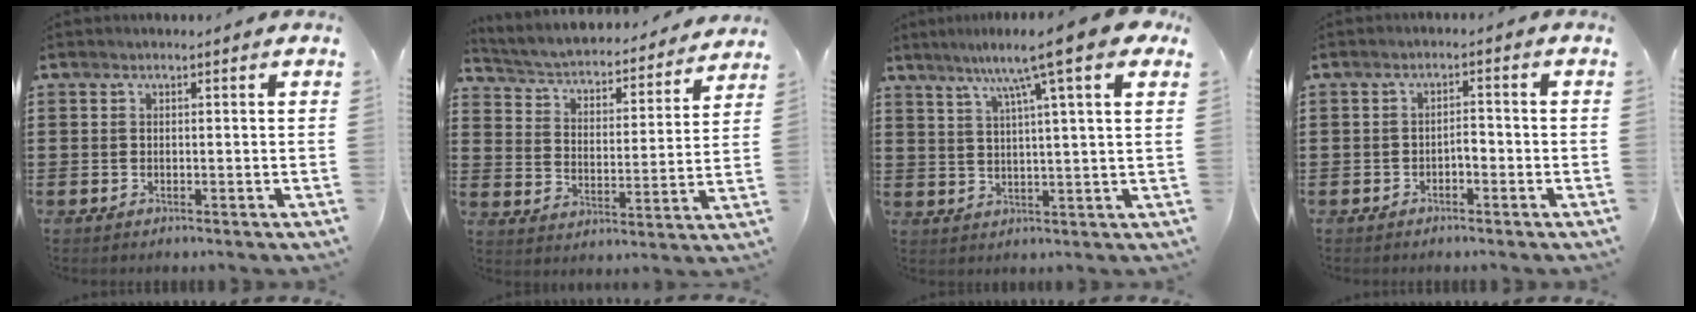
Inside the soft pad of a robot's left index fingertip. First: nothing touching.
{"total": 3.2, "force": [3.1, 0.5, 0.7], "torque": [-0.035, -0.029, 0.042]}
{"total": 10.2, "force": [6.5, -0.1, 7.8], "torque": [-0.150, -0.013, 0.104]}
{"total": 1.9, "force": [-1.2, 0.7, 1.3], "torque": [-0.028, 0.004, -0.026]}